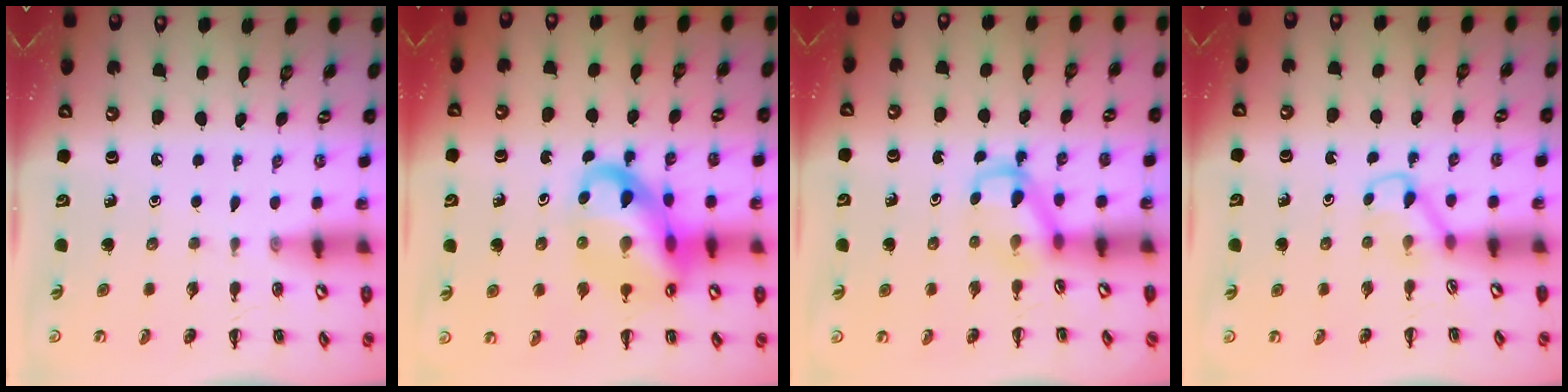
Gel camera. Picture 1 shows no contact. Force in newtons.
{"total": 15.9, "press": 15.5, "slide": 3.6}
{"total": 3.9, "press": 3.9, "slide": 0.7}
{"total": 2.9, "press": 2.7, "slide": 1.2}